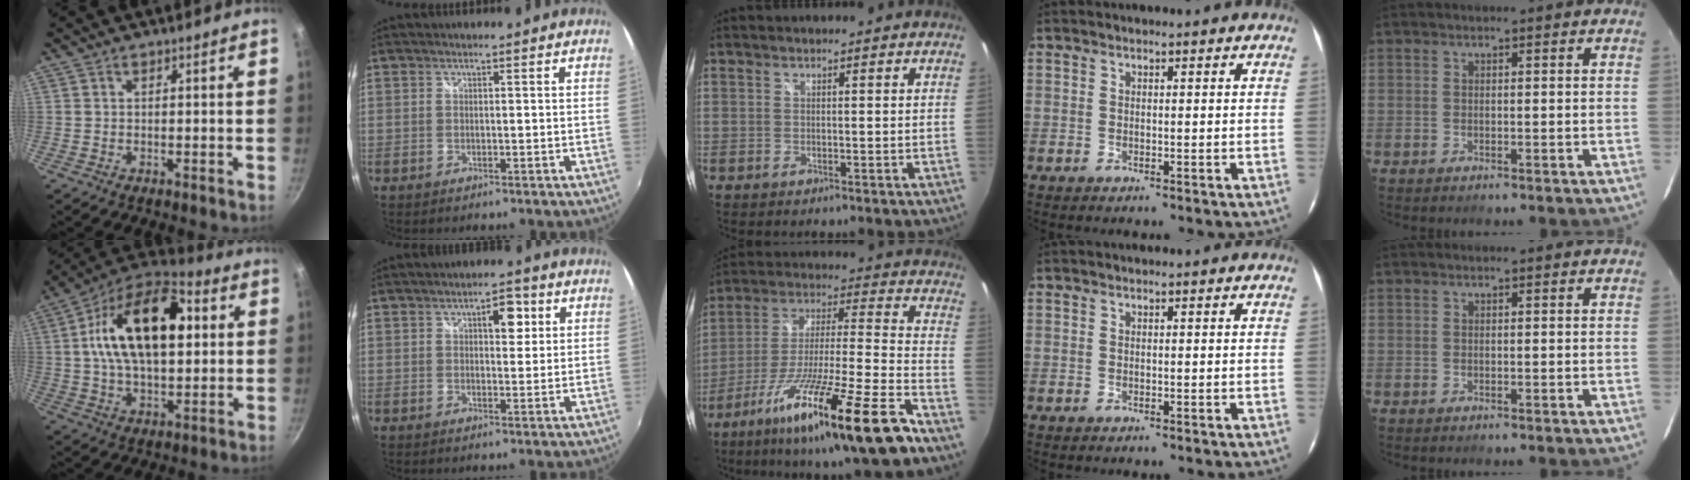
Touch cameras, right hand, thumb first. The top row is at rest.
{"thumb": {"total": 22.5, "force": [4.1, 12.6, 18.2], "torque": [-0.297, 0.020, 0.050]}, "index": {"total": 4.7, "force": [1.7, 2.4, 3.7], "torque": [-0.047, 0.013, 0.025]}, "middle": {"total": 22.9, "force": [-14.5, 0.9, 17.6], "torque": [-0.309, -0.055, -0.241]}}